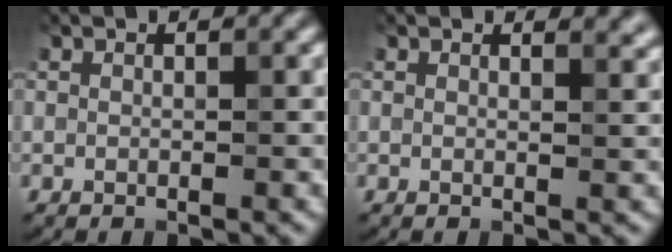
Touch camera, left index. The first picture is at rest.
{"total": 1.6, "force": [1.4, 0.5, 0.7], "torque": [-0.002, 0.000, 0.015]}